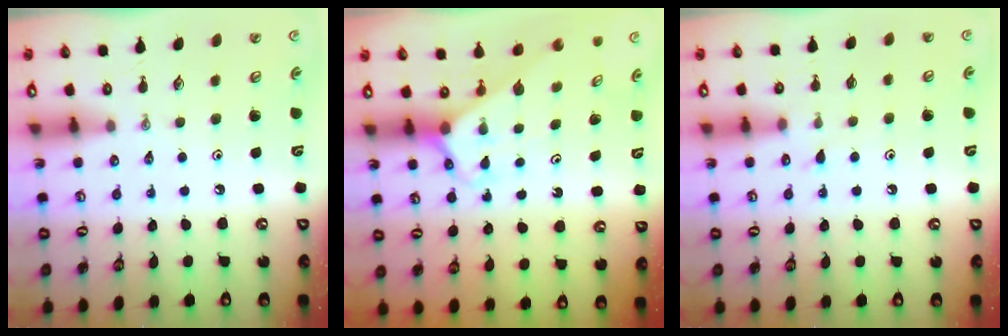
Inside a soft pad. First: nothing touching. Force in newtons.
{"total": 2.6, "press": 2.6, "slide": 0.2}
{"total": 5.0, "press": 4.9, "slide": 0.3}